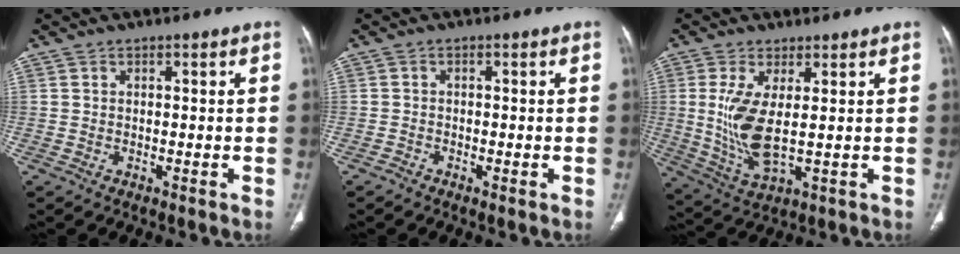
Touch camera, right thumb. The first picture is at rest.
{"total": 0.9, "force": [-0.8, 0.3, 0.4], "torque": [-0.008, -0.001, -0.018]}
{"total": 9.5, "force": [1.0, 3.2, 8.9], "torque": [-0.198, -0.022, 0.031]}